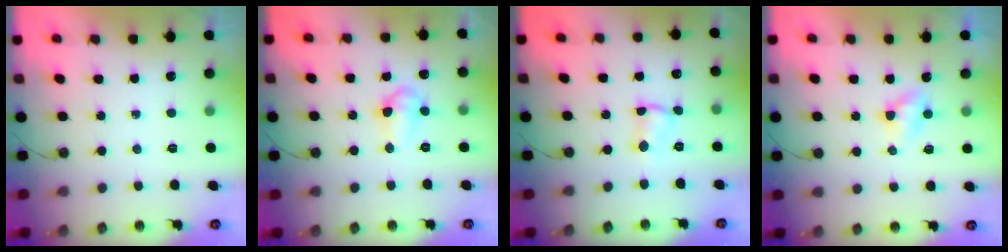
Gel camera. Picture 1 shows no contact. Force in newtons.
{"total": 6.9, "press": 6.8, "slide": 1.2}
{"total": 1.9, "press": 1.9, "slide": 0.4}
{"total": 3.0, "press": 3.0, "slide": 0.3}